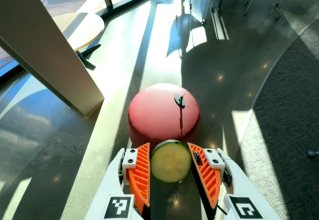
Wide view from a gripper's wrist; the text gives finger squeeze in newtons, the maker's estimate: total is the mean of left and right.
{"total": 9.1, "left": 9.1, "right": 9.1}